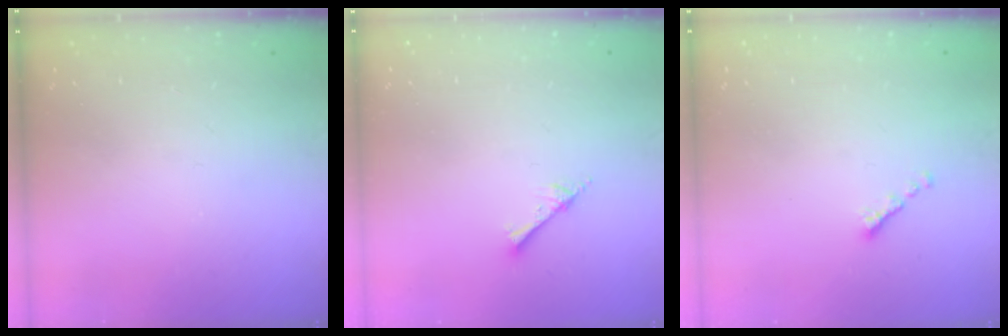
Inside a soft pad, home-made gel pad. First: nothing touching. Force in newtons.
{"total": 2.5, "press": 2.5, "slide": 0.2}
{"total": 0.0}